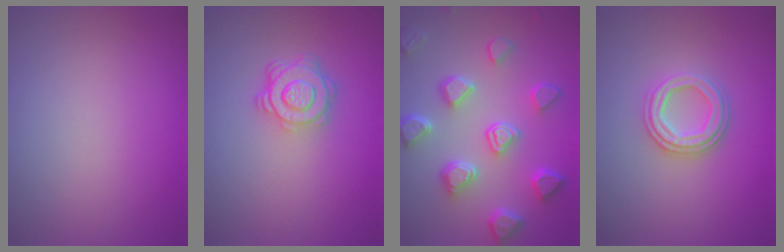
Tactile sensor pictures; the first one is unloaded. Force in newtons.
{"total": 4.3, "press": 3.2, "slide": 2.9}
{"total": 6.4, "press": 5.2, "slide": 3.8}
{"total": 3.6, "press": 3.0, "slide": 2.1}